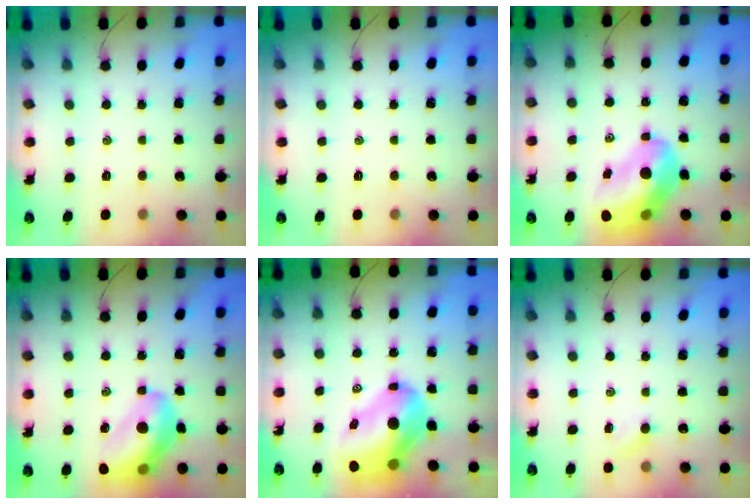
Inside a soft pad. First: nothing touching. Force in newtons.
{"total": 0.0}
{"total": 17.6, "press": 16.8, "slide": 5.1}
{"total": 15.9, "press": 15.3, "slide": 4.2}
{"total": 15.4, "press": 14.7, "slide": 4.6}
{"total": 2.8, "press": 2.7, "slide": 0.8}